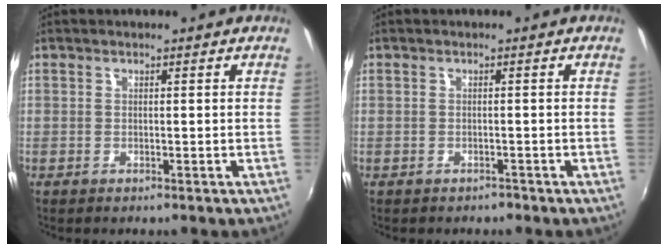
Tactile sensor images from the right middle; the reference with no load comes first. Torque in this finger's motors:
{"motor_torque": [0.13, -0.15, -0.02, -0.01]}